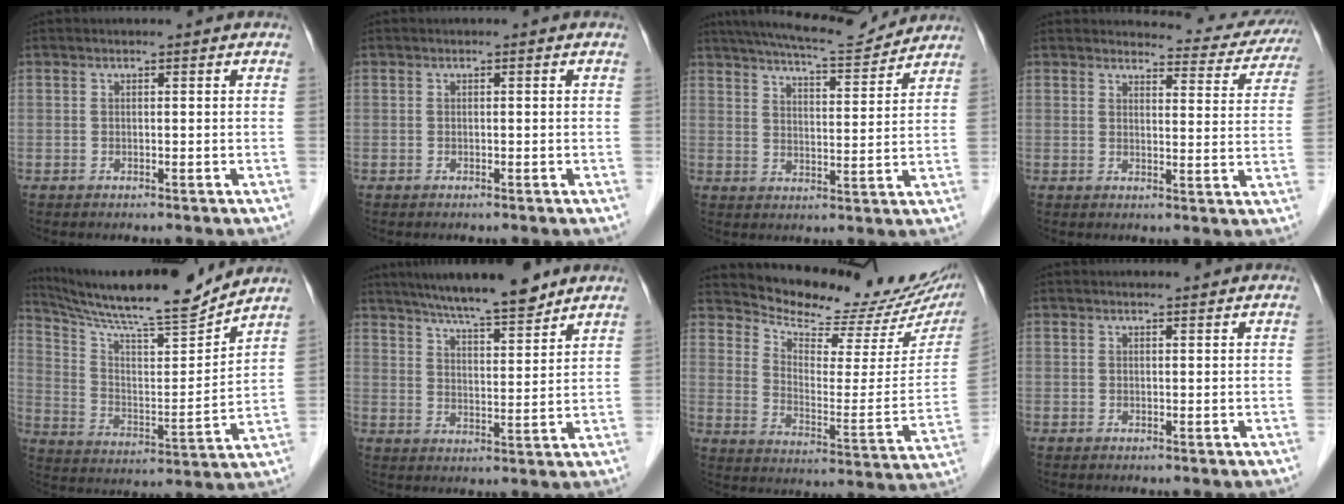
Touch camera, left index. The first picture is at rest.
{"total": 0.0}
{"total": 12.1, "force": [11.3, 1.1, 4.2], "torque": [-0.074, 0.006, 0.164]}
{"total": 10.7, "force": [10.5, 2.1, 0.5], "torque": [0.017, -0.035, 0.099]}
{"total": 17.3, "force": [16.1, 0.0, 6.3], "torque": [-0.120, -0.021, 0.265]}
{"total": 12.1, "force": [10.3, 1.2, 6.1], "torque": [-0.096, 0.009, 0.163]}
{"total": 18.1, "force": [17.0, 3.4, 5.3], "torque": [-0.082, -0.063, 0.222]}
{"total": 1.3, "force": [1.3, 0.1, 0.3], "torque": [-0.008, 0.004, 0.021]}